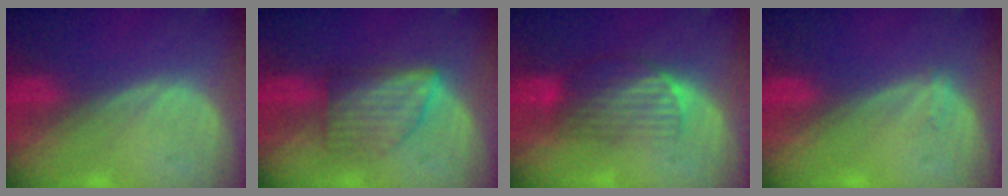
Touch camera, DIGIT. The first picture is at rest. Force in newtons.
{"total": 6.0, "press": 6.0, "slide": 0.7}
{"total": 6.5, "press": 5.7, "slide": 3.2}
{"total": 0.9, "press": 0.6, "slide": 0.6}